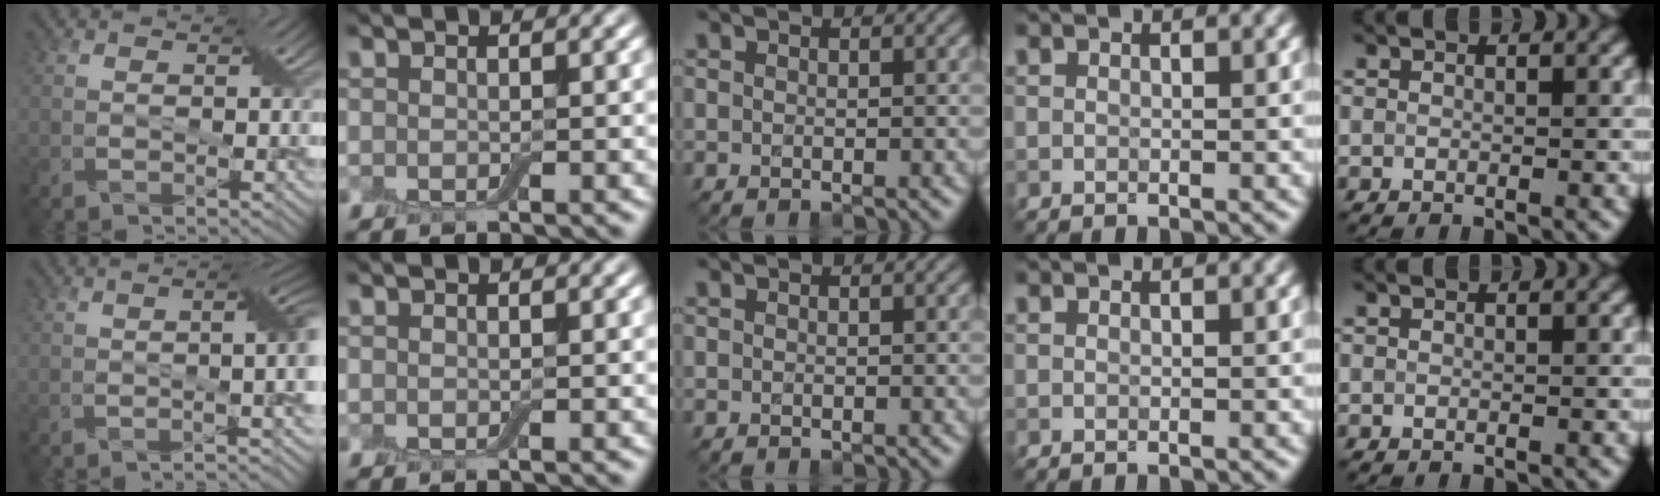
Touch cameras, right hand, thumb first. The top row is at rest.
{"thumb": {"total": 8.1, "force": [-1.4, 2.0, 7.8], "torque": [-0.082, 0.005, -0.027]}}